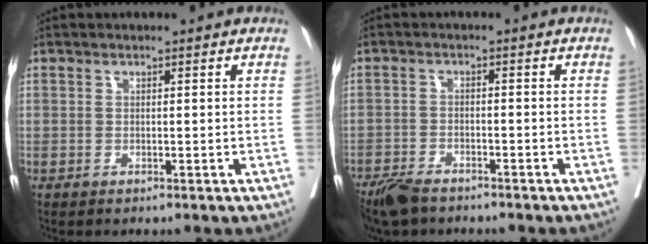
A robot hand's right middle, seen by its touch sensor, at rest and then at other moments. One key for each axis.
{"total": 5.8, "fx": -4.9, "fy": 1.9, "fz": 2.4, "tx": -0.040, "ty": -0.010, "tz": -0.085}